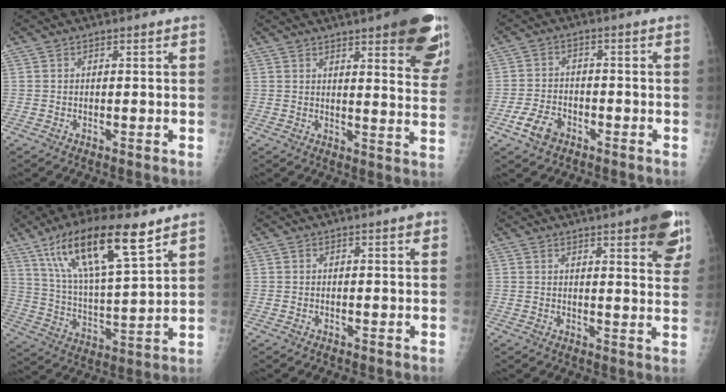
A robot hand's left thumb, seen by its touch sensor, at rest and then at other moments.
{"total": 17.2, "force": [10.2, 4.4, 13.2], "torque": [-0.135, -0.046, 0.117]}
{"total": 5.4, "force": [-3.1, 3.4, 2.7], "torque": [-0.049, 0.019, -0.055]}
{"total": 19.0, "force": [11.3, 4.8, 14.5], "torque": [-0.246, -0.038, 0.211]}
{"total": 1.1, "force": [0.6, 0.2, 0.9], "torque": [-0.013, 0.001, 0.005]}
{"total": 12.3, "force": [6.9, 3.1, 9.6], "torque": [-0.091, -0.026, 0.081]}